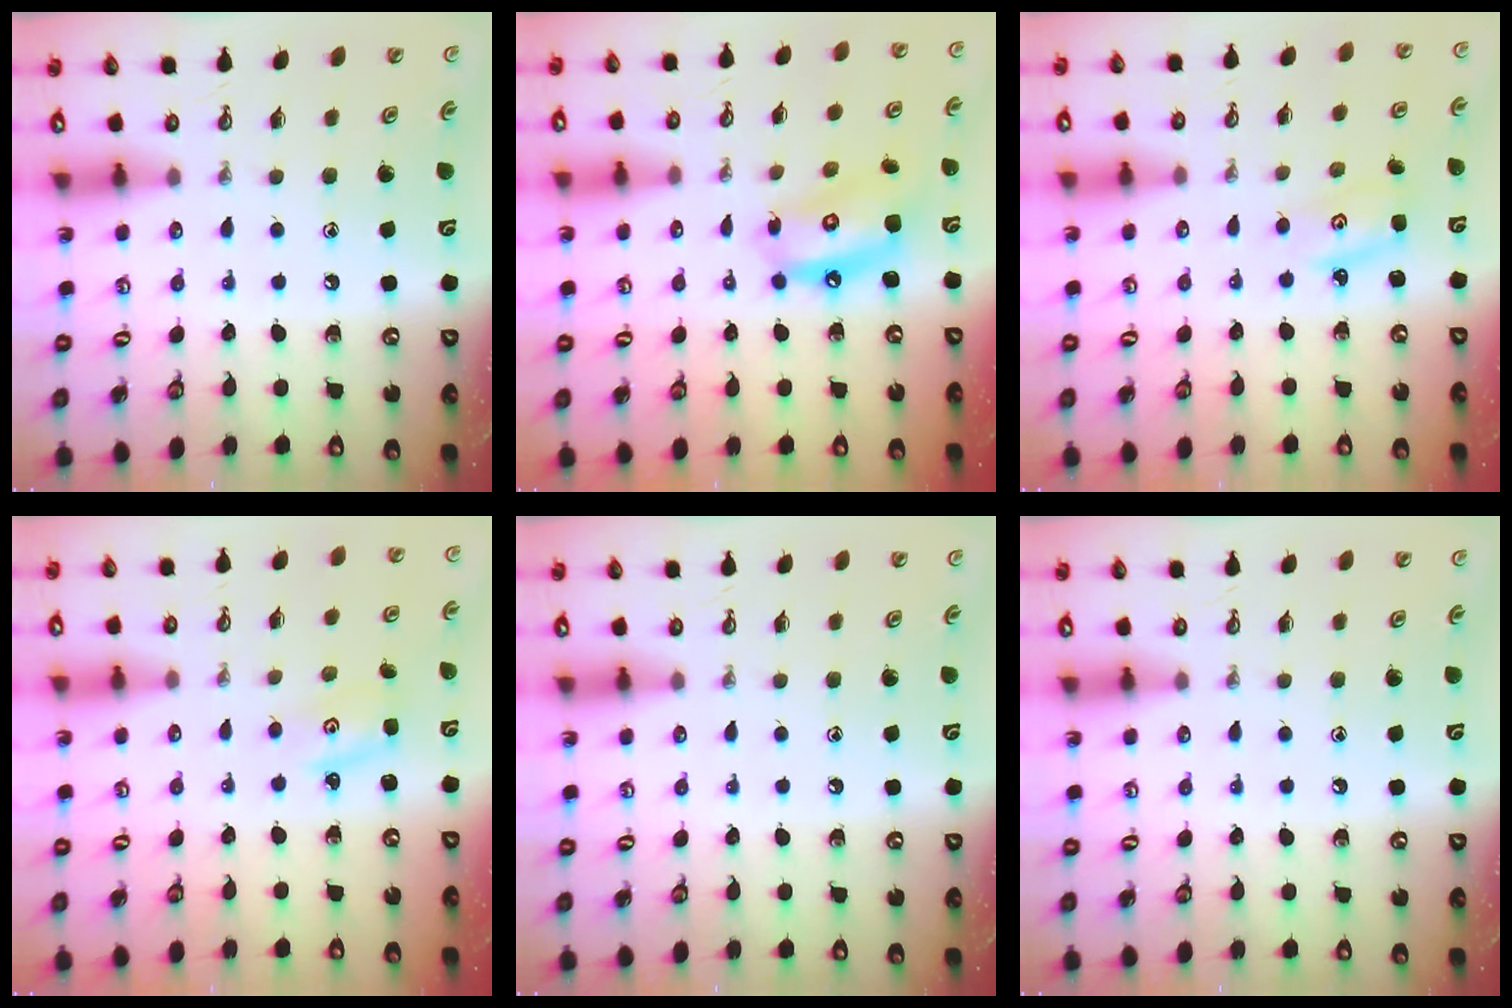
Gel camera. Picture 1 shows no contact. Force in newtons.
{"total": 11.8, "press": 11.8, "slide": 1.2}
{"total": 2.9, "press": 2.9, "slide": 0.4}
{"total": 2.0, "press": 2.0, "slide": 0.2}
{"total": 0.0}
{"total": 0.0}